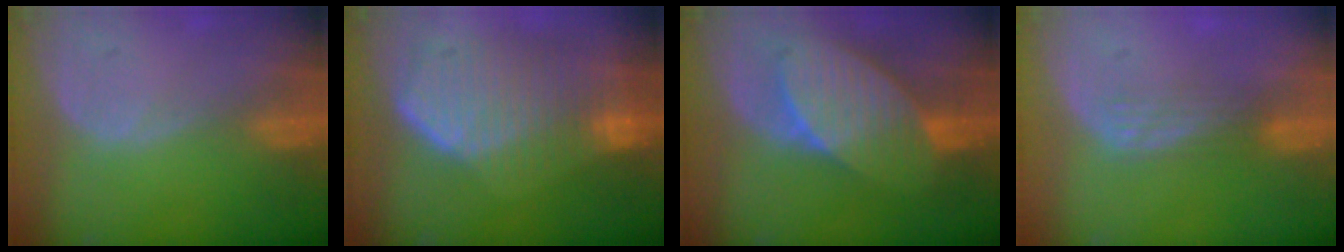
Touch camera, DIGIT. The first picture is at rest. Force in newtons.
{"total": 10.8, "press": 9.4, "slide": 5.3}
{"total": 8.3, "press": 8.3, "slide": 0.3}
{"total": 2.9, "press": 2.6, "slide": 1.4}